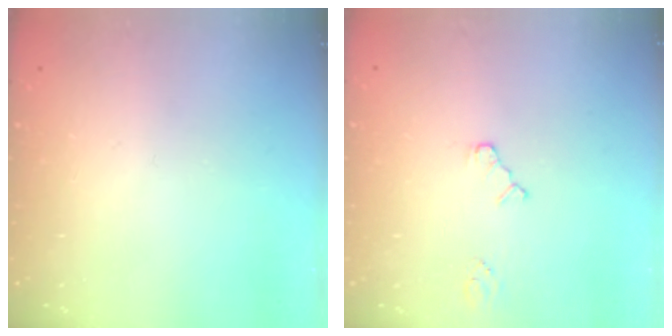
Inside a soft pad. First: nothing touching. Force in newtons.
{"total": 2.6, "press": 2.6, "slide": 0.4}